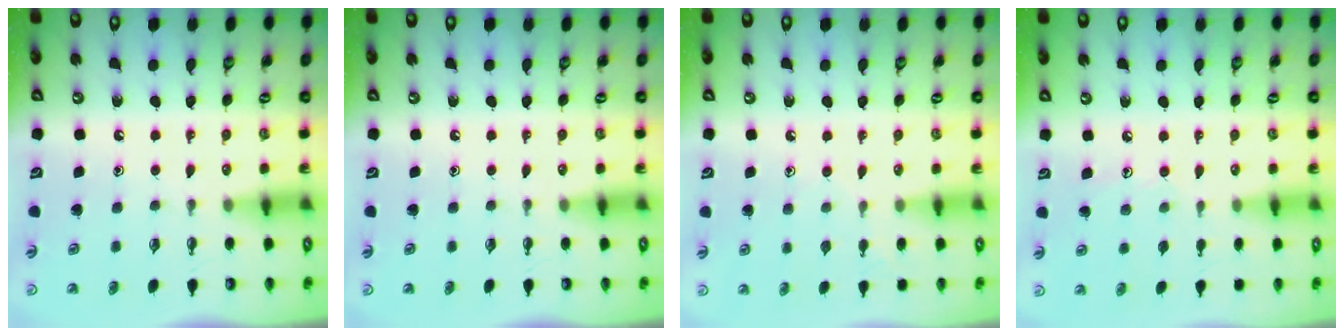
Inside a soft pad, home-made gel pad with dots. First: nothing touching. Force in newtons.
{"total": 0.0}
{"total": 4.7, "press": 4.7, "slide": 0.5}
{"total": 4.9, "press": 4.9, "slide": 0.5}